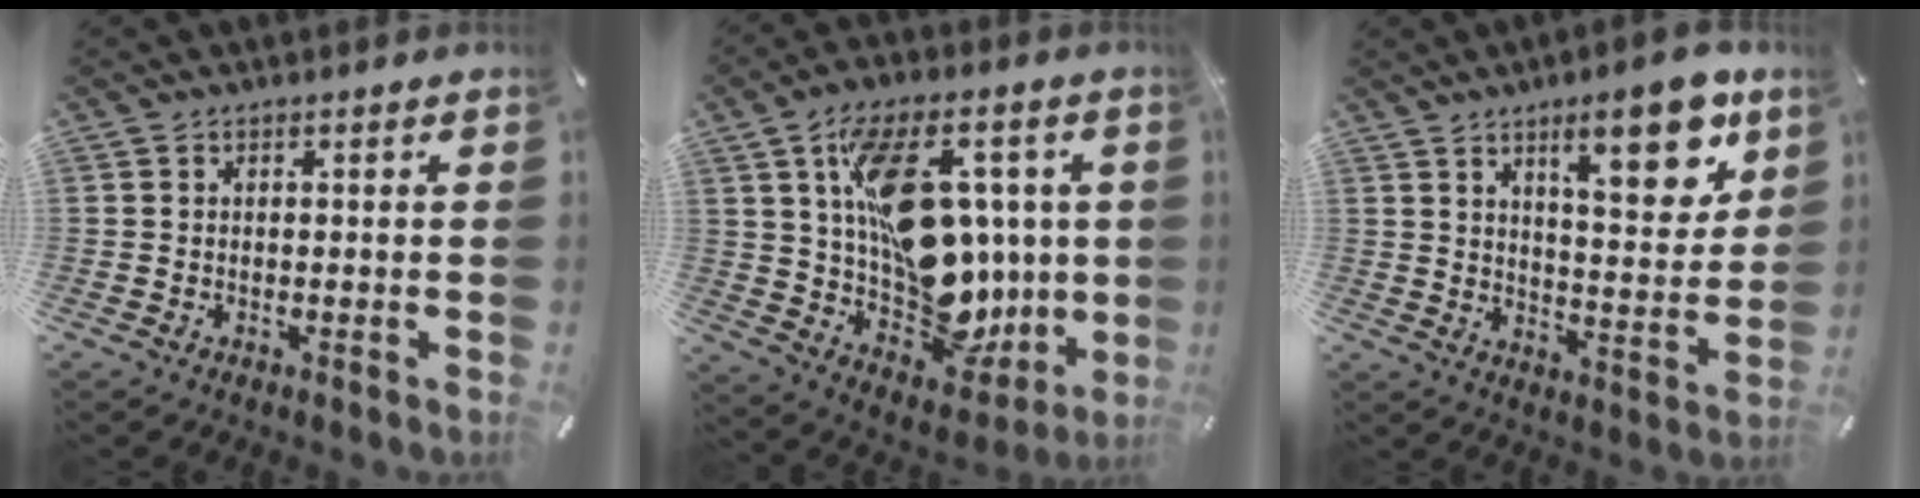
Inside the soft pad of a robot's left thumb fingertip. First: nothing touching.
{"total": 21.9, "force": [5.2, 14.2, 15.9], "torque": [-0.264, -0.027, 0.107]}
{"total": 15.6, "force": [9.0, 5.5, 11.5], "torque": [-0.141, -0.055, 0.138]}